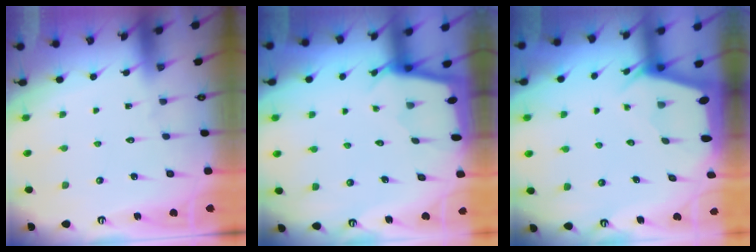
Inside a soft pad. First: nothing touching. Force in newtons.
{"total": 1.7, "press": 1.7, "slide": 0.2}
{"total": 2.9, "press": 2.9, "slide": 0.2}